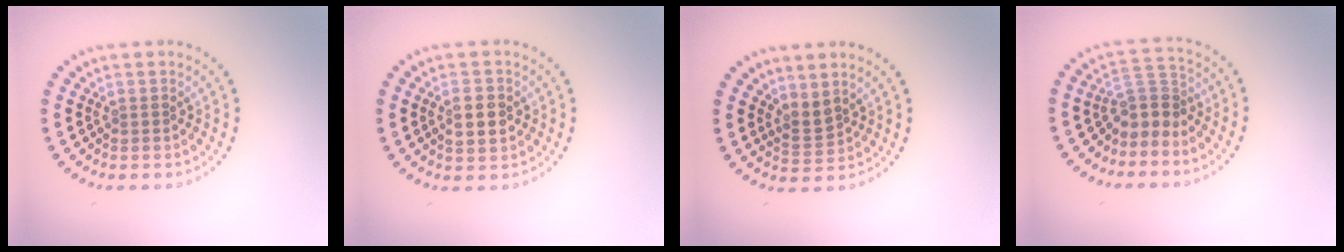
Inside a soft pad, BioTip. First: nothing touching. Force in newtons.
{"total": 2.3, "press": 2.3, "slide": 0.1}
{"total": 1.9, "press": 1.4, "slide": 1.3}
{"total": 2.9, "press": 2.2, "slide": 1.9}